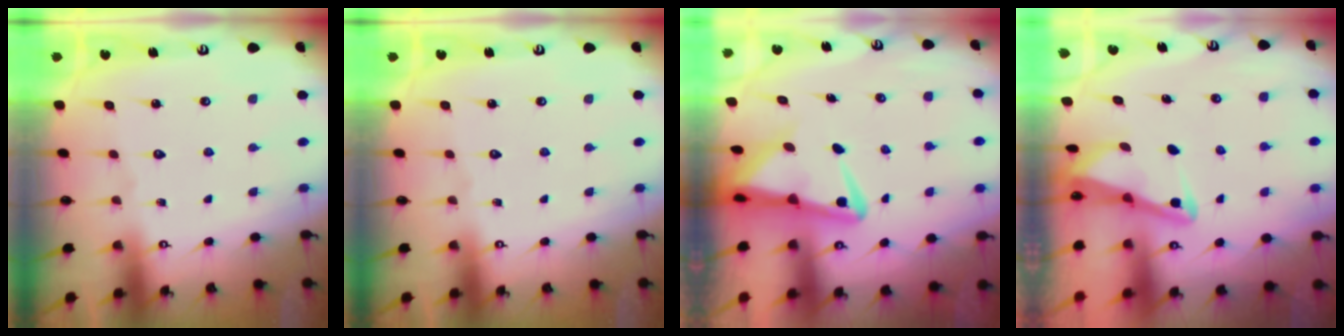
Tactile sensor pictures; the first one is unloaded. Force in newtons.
{"total": 0.0}
{"total": 4.8, "press": 4.7, "slide": 0.9}
{"total": 2.8, "press": 2.8, "slide": 0.4}